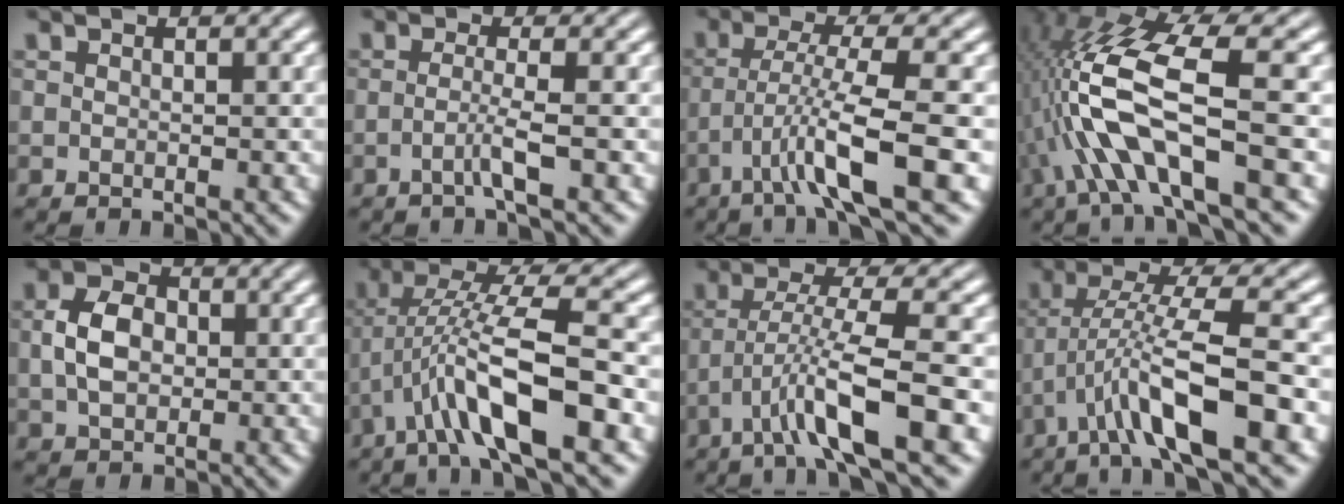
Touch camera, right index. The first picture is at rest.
{"total": 2.3, "force": [-1.1, -1.3, 1.5], "torque": [-0.028, -0.011, -0.014]}
{"total": 5.5, "force": [-1.9, 0.0, 5.2], "torque": [-0.093, -0.017, -0.022]}
{"total": 8.3, "force": [-0.2, 2.9, 7.7], "torque": [-0.177, -0.020, 0.008]}
{"total": 3.2, "force": [0.3, 1.7, 2.7], "torque": [-0.040, -0.004, 0.015]}
{"total": 6.7, "force": [-0.4, 1.7, 6.5], "torque": [-0.123, -0.008, 0.000]}
{"total": 5.3, "force": [-1.8, 0.4, 4.9], "torque": [-0.092, -0.014, -0.020]}
{"total": 6.1, "force": [-1.0, 1.2, 5.9], "torque": [-0.119, -0.014, -0.008]}